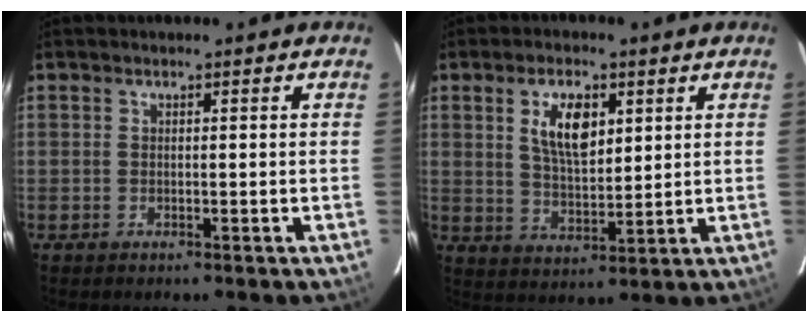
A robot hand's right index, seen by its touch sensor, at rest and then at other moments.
{"total": 8.5, "force": [3.2, 4.0, 6.8], "torque": [-0.122, 0.006, 0.063]}